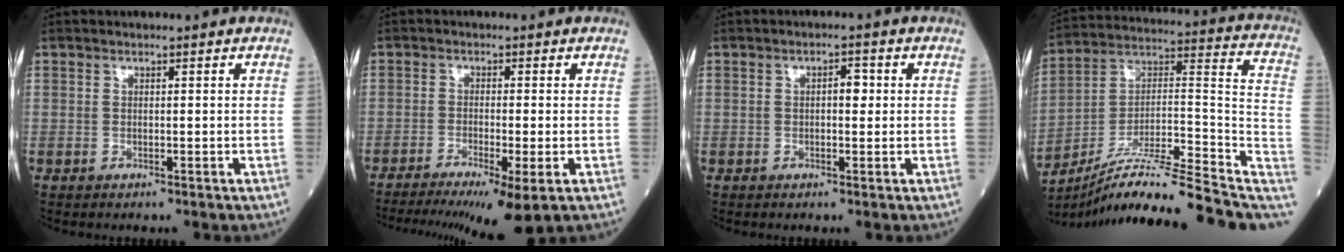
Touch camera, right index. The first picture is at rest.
{"total": 11.4, "force": [-7.7, 1.0, 8.3], "torque": [-0.126, -0.023, -0.123]}
{"total": 2.4, "force": [0.3, 1.1, 2.1], "torque": [-0.033, 0.010, 0.003]}
{"total": 23.4, "force": [-18.8, 1.0, 13.9], "torque": [-0.174, 0.028, -0.302]}